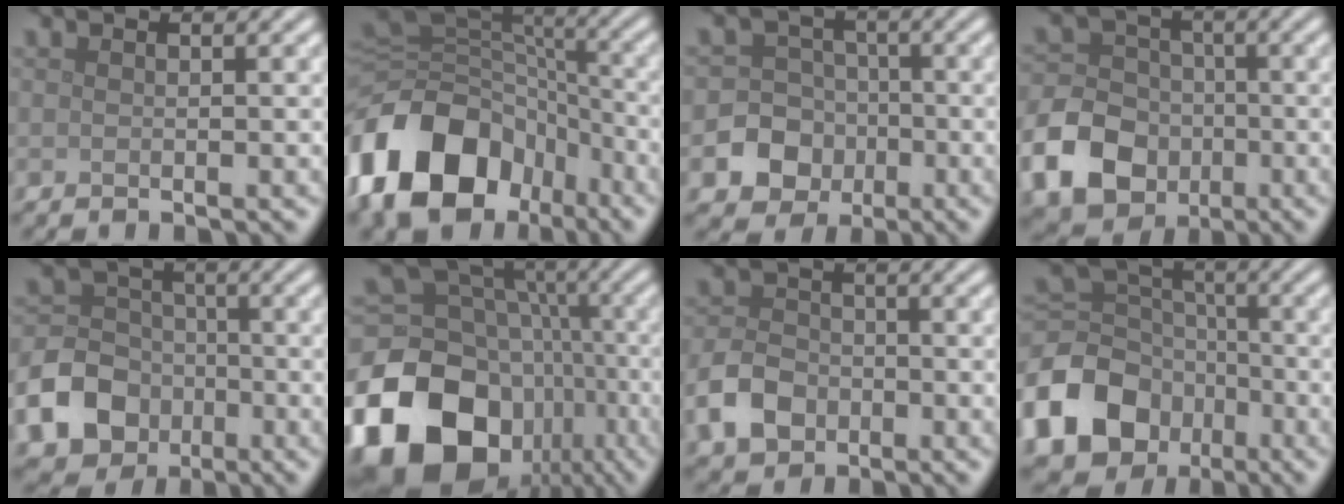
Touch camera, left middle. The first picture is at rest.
{"total": 15.5, "force": [-7.4, 11.1, 7.9], "torque": [-0.193, -0.013, -0.132]}
{"total": 7.5, "force": [-2.6, 6.9, 1.6], "torque": [-0.016, -0.005, -0.074]}
{"total": 11.5, "force": [-4.7, 9.5, 4.5], "torque": [-0.092, -0.042, -0.112]}
{"total": 10.9, "force": [-4.6, 9.2, 3.5], "torque": [-0.076, -0.036, -0.104]}
{"total": 20.4, "force": [-7.9, 16.1, 9.8], "torque": [-0.233, -0.035, -0.128]}
{"total": 4.2, "force": [-1.8, 3.1, 2.1], "torque": [-0.045, -0.001, -0.041]}
{"total": 14.4, "force": [-6.7, 11.3, 5.9], "torque": [-0.165, -0.028, -0.132]}